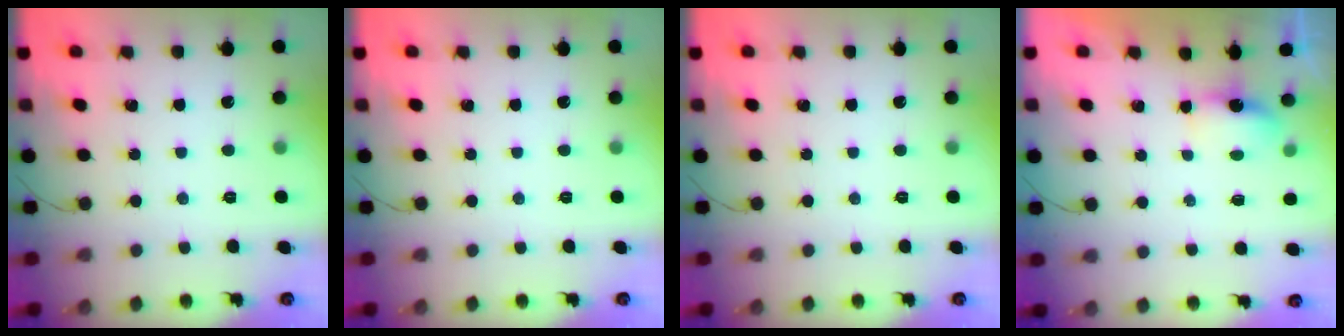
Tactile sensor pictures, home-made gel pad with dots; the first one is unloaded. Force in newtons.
{"total": 0.0}
{"total": 0.0}
{"total": 3.9, "press": 3.9, "slide": 0.7}